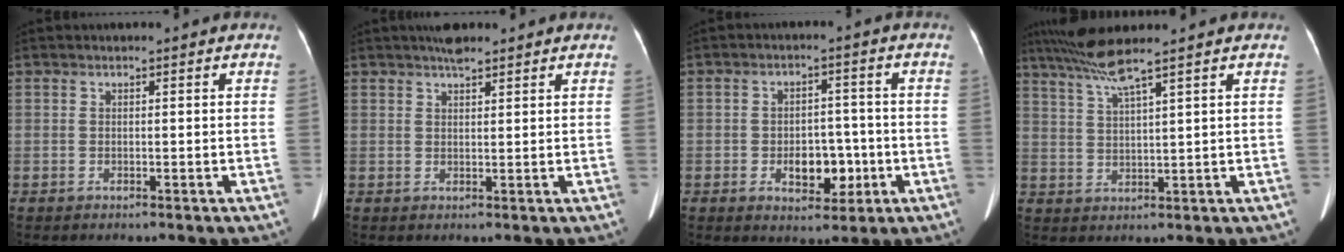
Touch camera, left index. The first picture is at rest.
{"total": 3.0, "force": [2.6, 0.7, 1.5], "torque": [-0.027, 0.013, 0.041]}
{"total": 6.1, "force": [-1.9, 3.8, 4.4], "torque": [-0.064, 0.008, -0.025]}
{"total": 5.5, "force": [4.4, -1.5, 2.9], "torque": [-0.068, 0.001, 0.092]}